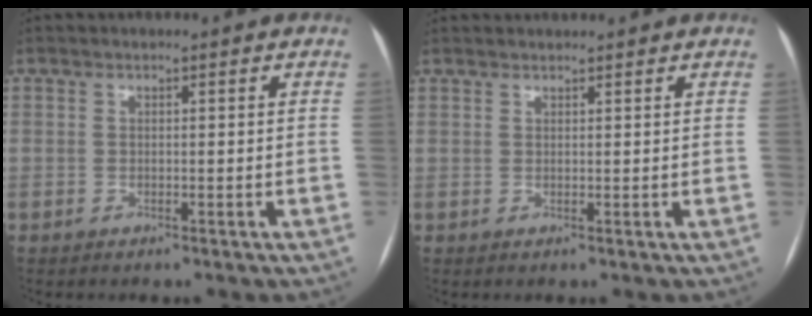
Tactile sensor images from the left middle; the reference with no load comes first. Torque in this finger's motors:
{"motor_torque": [0.61, -1.52, -0.38, -0.21]}